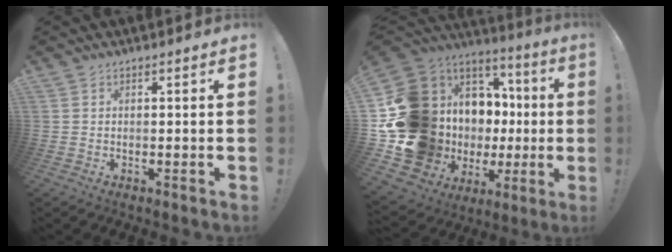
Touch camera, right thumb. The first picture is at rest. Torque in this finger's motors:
{"motor_torque": [2.69, 2.32, 1.82, -0.52, 0.56]}